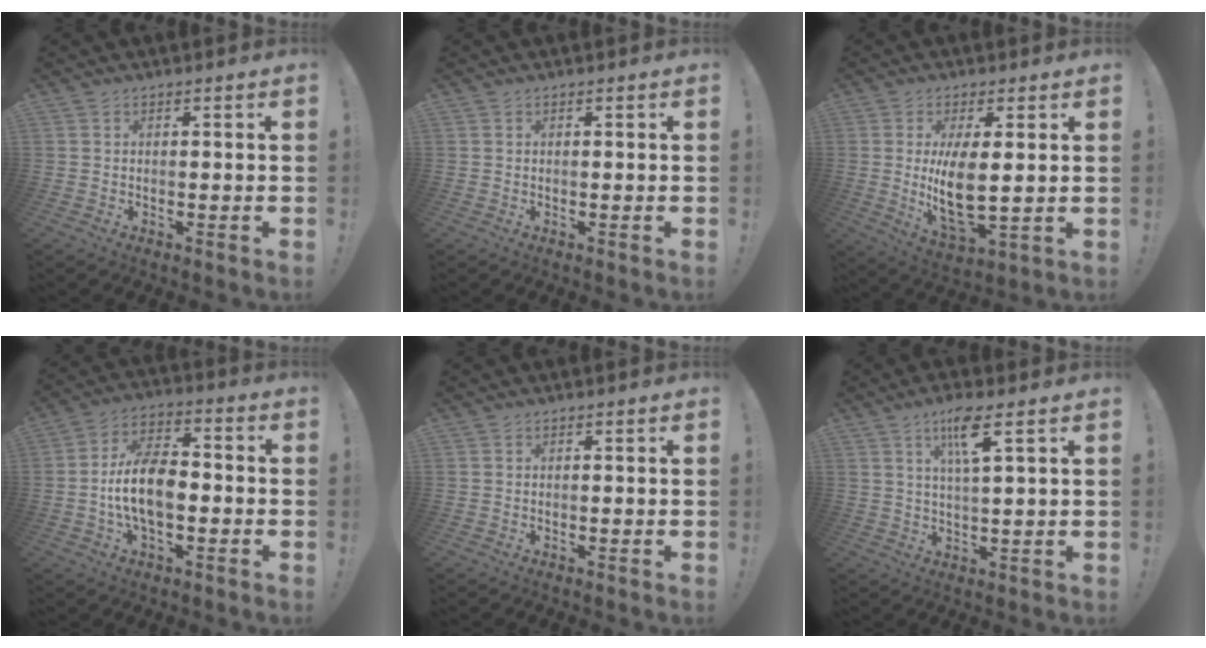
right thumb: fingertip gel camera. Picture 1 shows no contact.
{"total": 0.0}
{"total": 11.3, "force": [1.8, 4.5, 10.3], "torque": [-0.207, -0.028, 0.026]}
{"total": 13.4, "force": [-2.8, 7.5, 10.7], "torque": [-0.212, 0.010, -0.053]}
{"total": 0.0}
{"total": 9.0, "force": [4.5, 1.5, 7.6], "torque": [-0.130, -0.006, 0.071]}